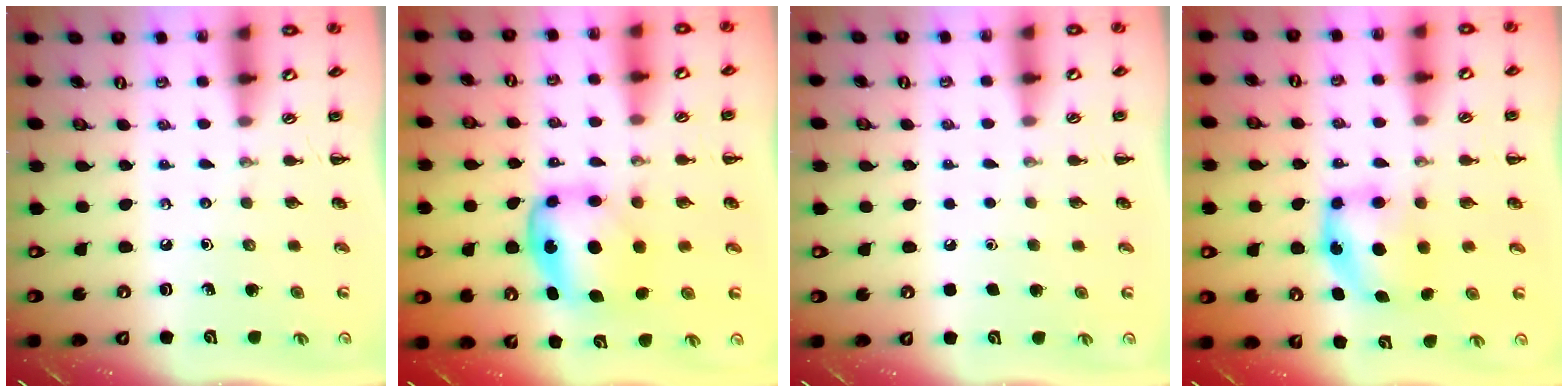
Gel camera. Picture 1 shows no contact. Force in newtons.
{"total": 5.8, "press": 5.8, "slide": 0.8}
{"total": 1.6, "press": 1.6, "slide": 0.1}
{"total": 6.2, "press": 6.2, "slide": 0.9}